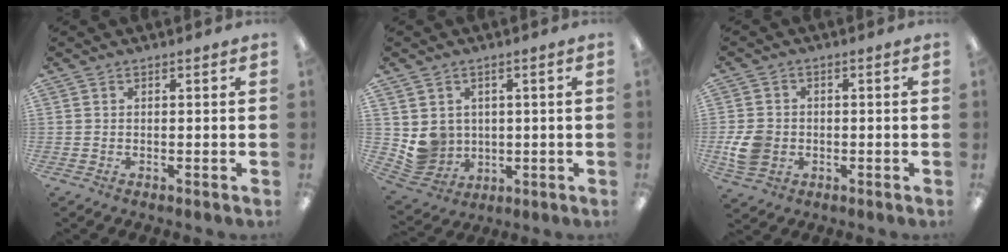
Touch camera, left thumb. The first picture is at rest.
{"total": 6.7, "force": [2.0, 6.3, 0.9], "torque": [-0.038, -0.010, 0.052]}
{"total": 6.7, "force": [-1.3, 5.5, 3.6], "torque": [-0.070, 0.008, -0.019]}